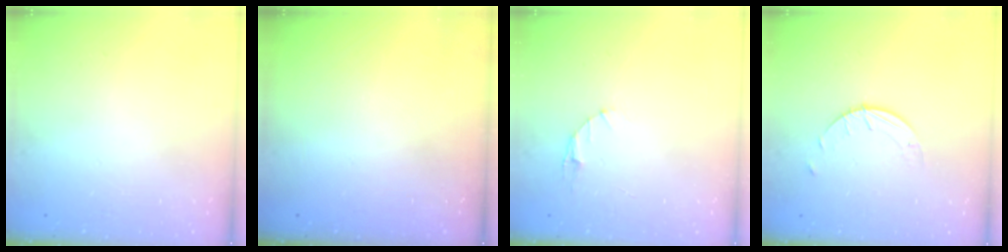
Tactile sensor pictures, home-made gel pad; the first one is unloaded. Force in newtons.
{"total": 0.0}
{"total": 3.1, "press": 3.1, "slide": 0.4}
{"total": 2.6, "press": 2.6, "slide": 0.2}